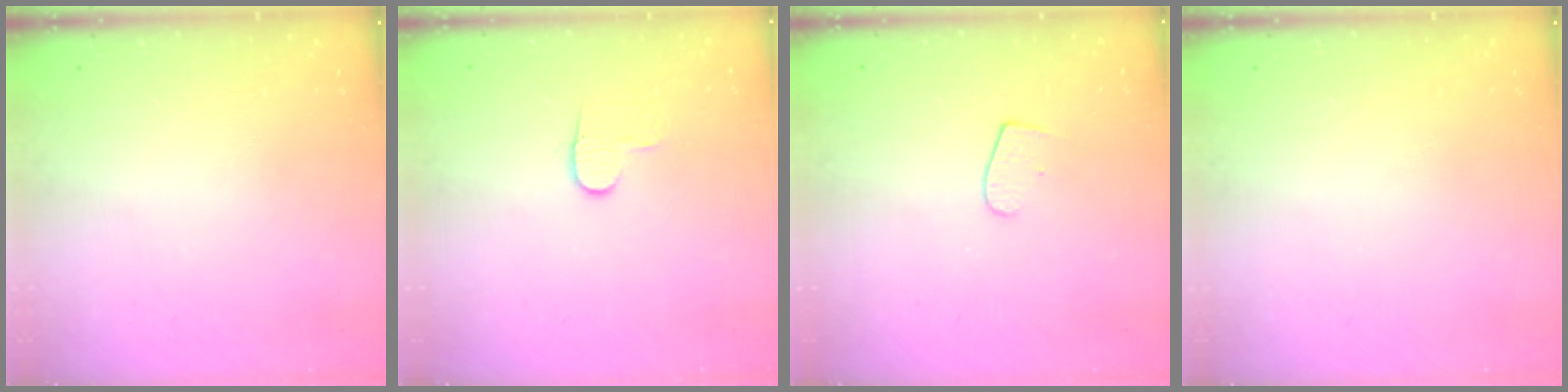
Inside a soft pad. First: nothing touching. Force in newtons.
{"total": 6.2, "press": 6.1, "slide": 0.6}
{"total": 5.0, "press": 5.0, "slide": 0.4}
{"total": 0.0}